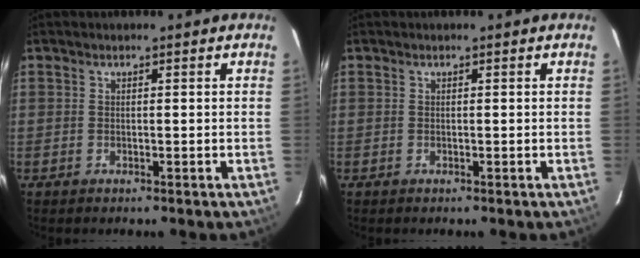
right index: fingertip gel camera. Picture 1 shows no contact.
{"total": 0.0}